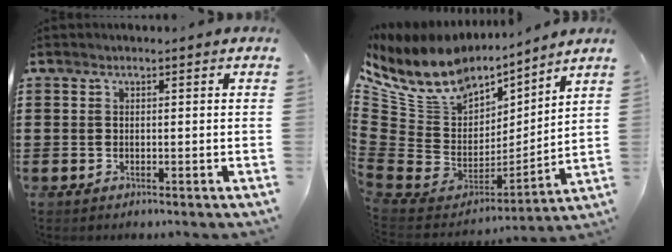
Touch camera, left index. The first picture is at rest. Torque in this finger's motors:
{"motor_torque": [2.14, 0.00, 1.05, 0.21]}